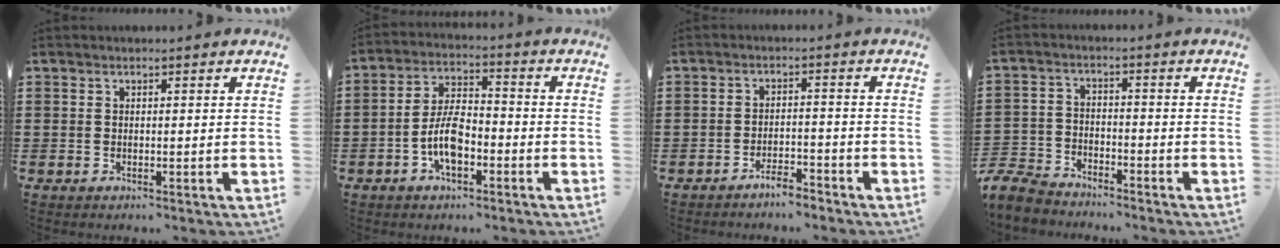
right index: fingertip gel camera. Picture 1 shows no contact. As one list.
[{"total": 6.7, "force": [-2.9, 3.2, 5.1], "torque": [-0.115, 0.002, -0.058]}, {"total": 3.2, "force": [-3.1, 0.4, 0.7], "torque": [-0.017, 0.005, -0.062]}, {"total": 5.2, "force": [-5.0, 1.3, 0.7], "torque": [-0.041, -0.001, -0.108]}]